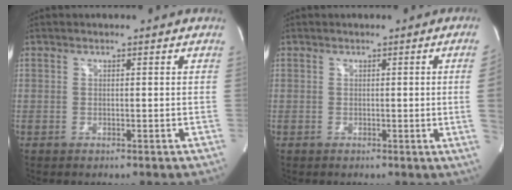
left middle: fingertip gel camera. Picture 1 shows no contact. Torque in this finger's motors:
{"motor_torque": [0.32, -0.39, -0.32, -0.07]}